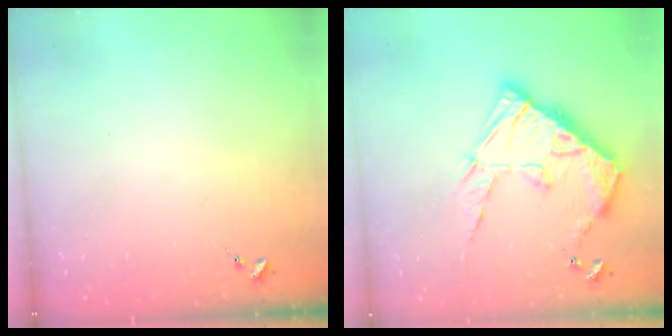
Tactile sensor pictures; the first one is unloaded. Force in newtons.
{"total": 18.0, "press": 17.9, "slide": 1.9}